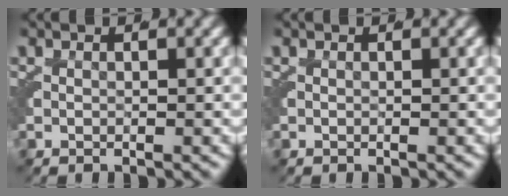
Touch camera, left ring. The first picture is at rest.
{"total": 0.0}